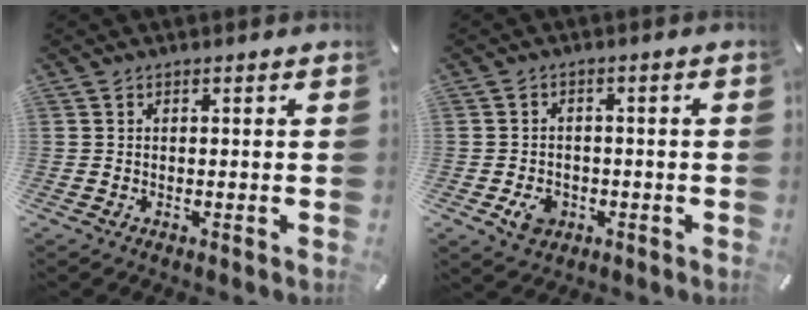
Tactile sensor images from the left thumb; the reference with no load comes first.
{"total": 5.0, "force": [-1.9, 3.9, 2.3], "torque": [-0.041, 0.004, -0.034]}